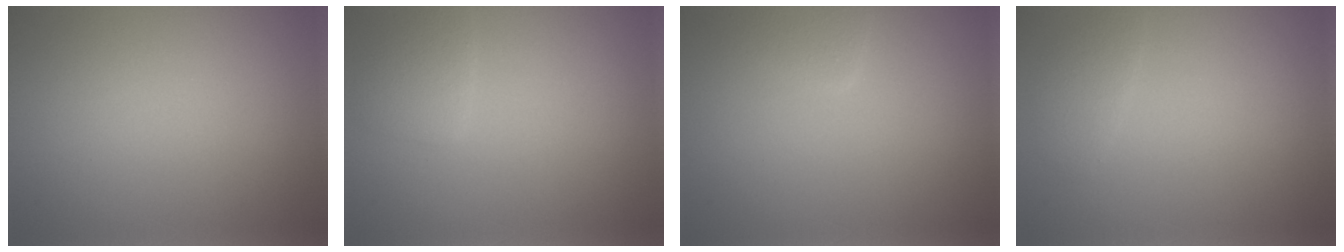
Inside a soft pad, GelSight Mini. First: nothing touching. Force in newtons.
{"total": 1.8, "press": 1.8, "slide": 0.0}
{"total": 1.6, "press": 1.6, "slide": 0.0}
{"total": 1.3, "press": 1.3, "slide": 0.1}